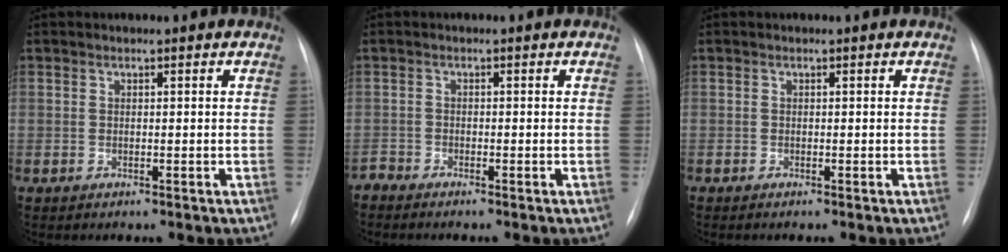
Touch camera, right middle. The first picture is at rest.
{"total": 1.2, "force": [-1.2, -0.2, 0.0], "torque": [0.000, -0.005, -0.023]}
{"total": 0.0}